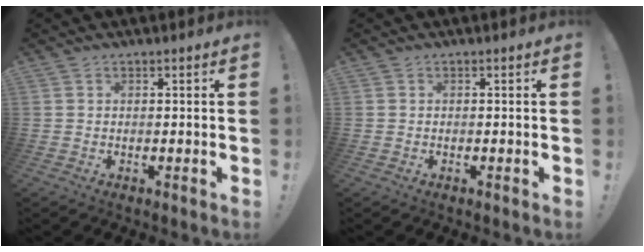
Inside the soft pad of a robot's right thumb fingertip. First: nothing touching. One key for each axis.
{"total": 0.0}